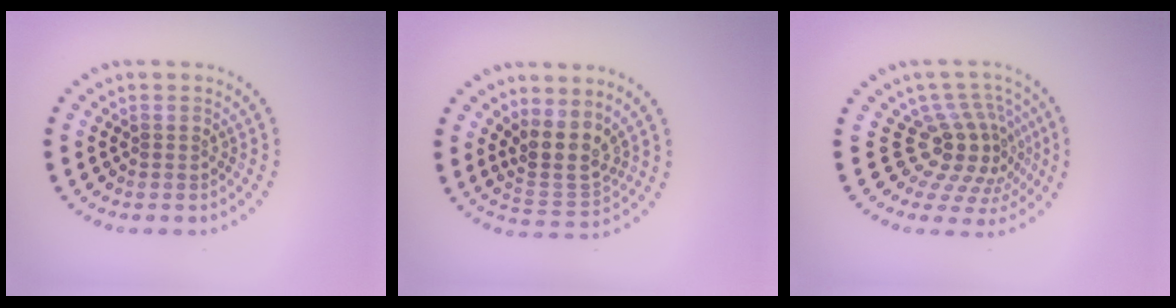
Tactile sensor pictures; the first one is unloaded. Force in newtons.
{"total": 3.5, "press": 2.7, "slide": 2.3}
{"total": 5.1, "press": 3.6, "slide": 3.5}